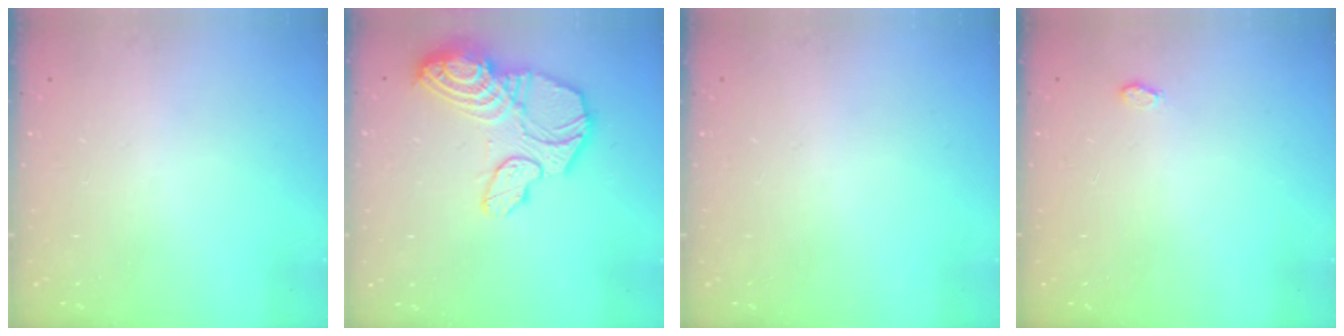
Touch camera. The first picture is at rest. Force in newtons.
{"total": 18.4, "press": 18.3, "slide": 1.7}
{"total": 0.0}
{"total": 3.5, "press": 3.5, "slide": 0.5}